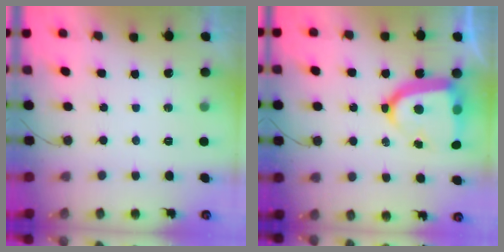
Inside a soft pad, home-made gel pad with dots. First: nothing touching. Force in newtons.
{"total": 17.5, "press": 17.5, "slide": 1.5}